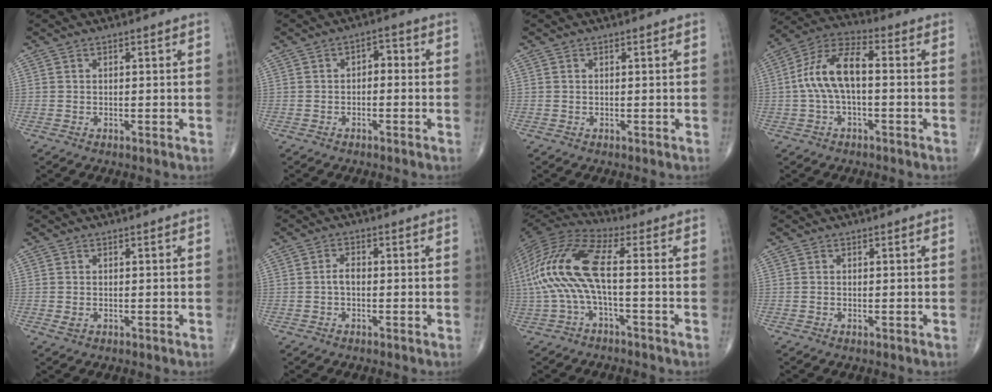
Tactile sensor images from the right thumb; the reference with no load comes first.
{"total": 2.6, "force": [-0.3, 1.6, 2.0], "torque": [-0.016, 0.016, -0.015]}
{"total": 0.0}
{"total": 11.2, "force": [-0.2, 5.1, 9.9], "torque": [-0.203, 0.040, -0.011]}
{"total": 1.0, "force": [-0.1, 0.6, 0.8], "torque": [-0.016, 0.001, 0.003]}
{"total": 1.9, "force": [-0.3, 1.0, 1.5], "torque": [-0.025, 0.005, -0.009]}
{"total": 15.2, "force": [-0.8, 4.4, 14.5], "torque": [-0.333, 0.045, -0.023]}
{"total": 0.0}